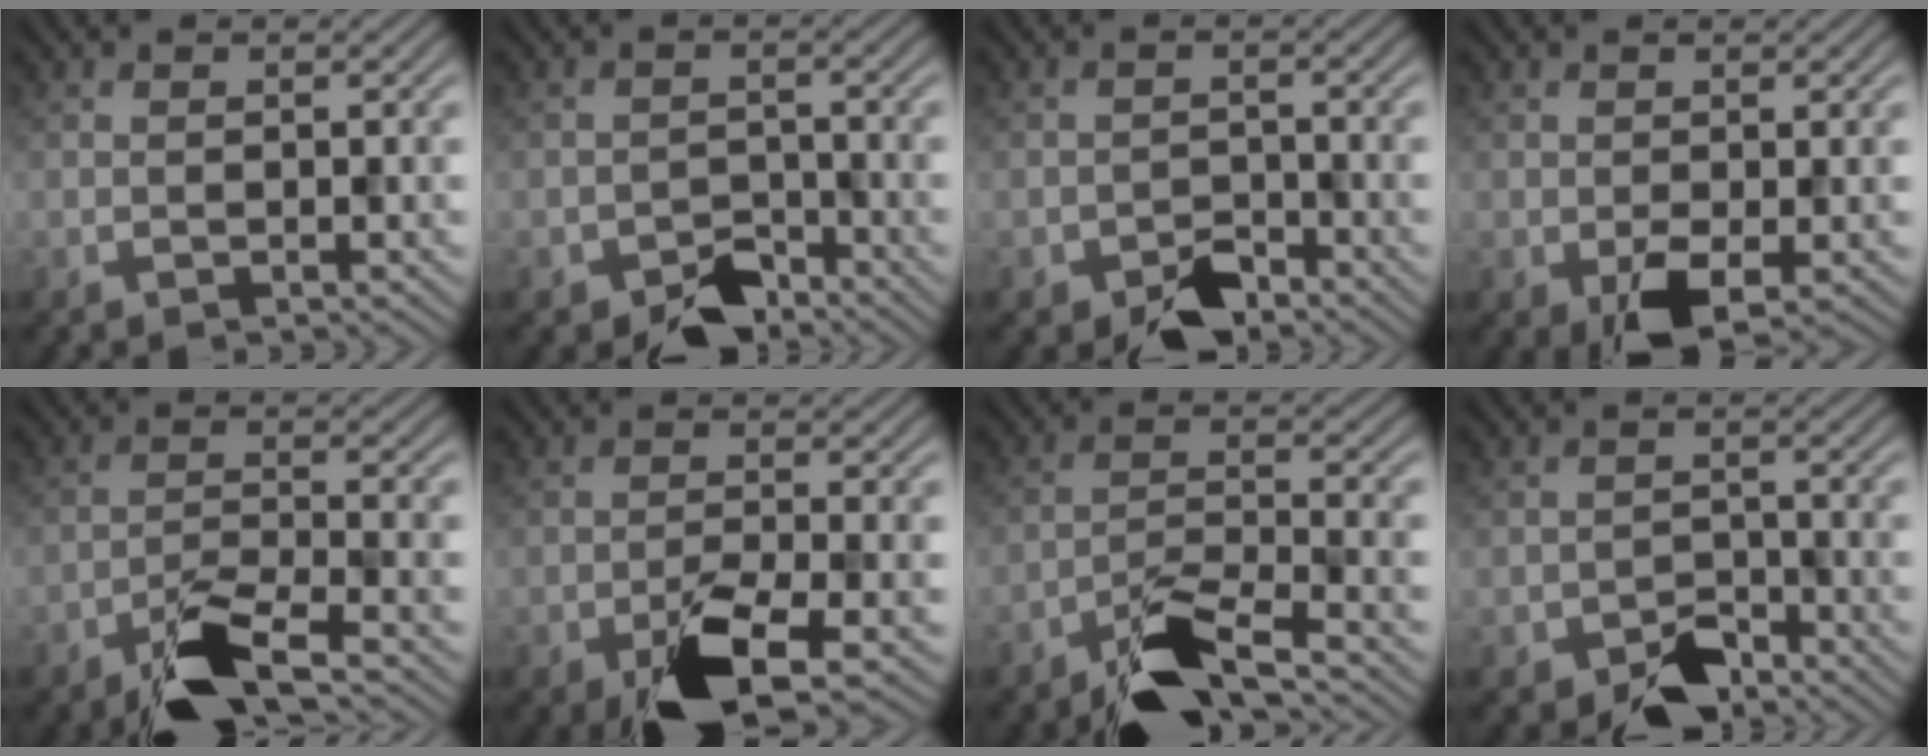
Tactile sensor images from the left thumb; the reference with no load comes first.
{"total": 4.2, "force": [-3.1, 2.2, 1.6], "torque": [-0.024, -0.005, -0.059]}
{"total": 3.8, "force": [-2.7, 2.1, 1.7], "torque": [-0.026, -0.005, -0.051]}
{"total": 4.0, "force": [-1.2, 2.3, 3.0], "torque": [-0.065, -0.015, -0.022]}
{"total": 6.6, "force": [-4.6, 1.7, 4.4], "torque": [-0.084, -0.003, -0.090]}
{"total": 7.0, "force": [-3.9, 2.2, 5.4], "torque": [-0.097, -0.004, -0.072]}
{"total": 7.3, "force": [-5.4, 1.9, 4.6], "torque": [-0.085, -0.002, -0.103]}
{"total": 4.5, "force": [-3.3, 2.4, 1.9], "torque": [-0.030, -0.005, -0.062]}